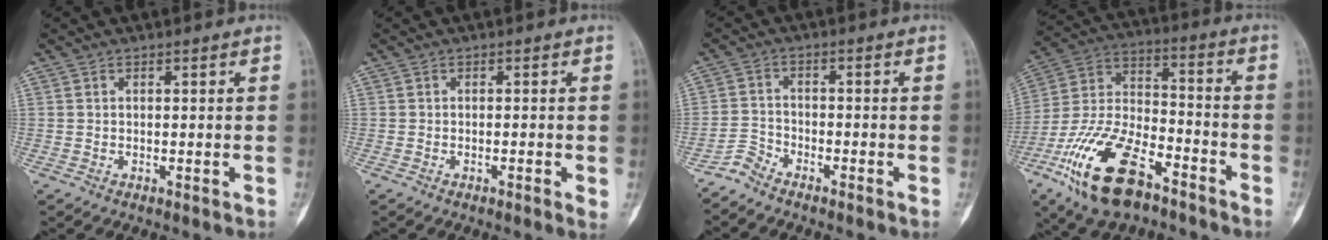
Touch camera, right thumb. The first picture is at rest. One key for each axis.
{"total": 1.8, "fx": -0.4, "fy": 0.3, "fz": 1.7, "tx": -0.028, "ty": -0.002, "tz": -0.007}
{"total": 3.1, "fx": -3.0, "fy": 0.8, "fz": 0.2, "tx": -0.004, "ty": 0.004, "tz": -0.068}
{"total": 20.6, "fx": -11.7, "fy": 9.4, "fz": 14.1, "tx": -0.282, "ty": 0.058, "tz": -0.216}